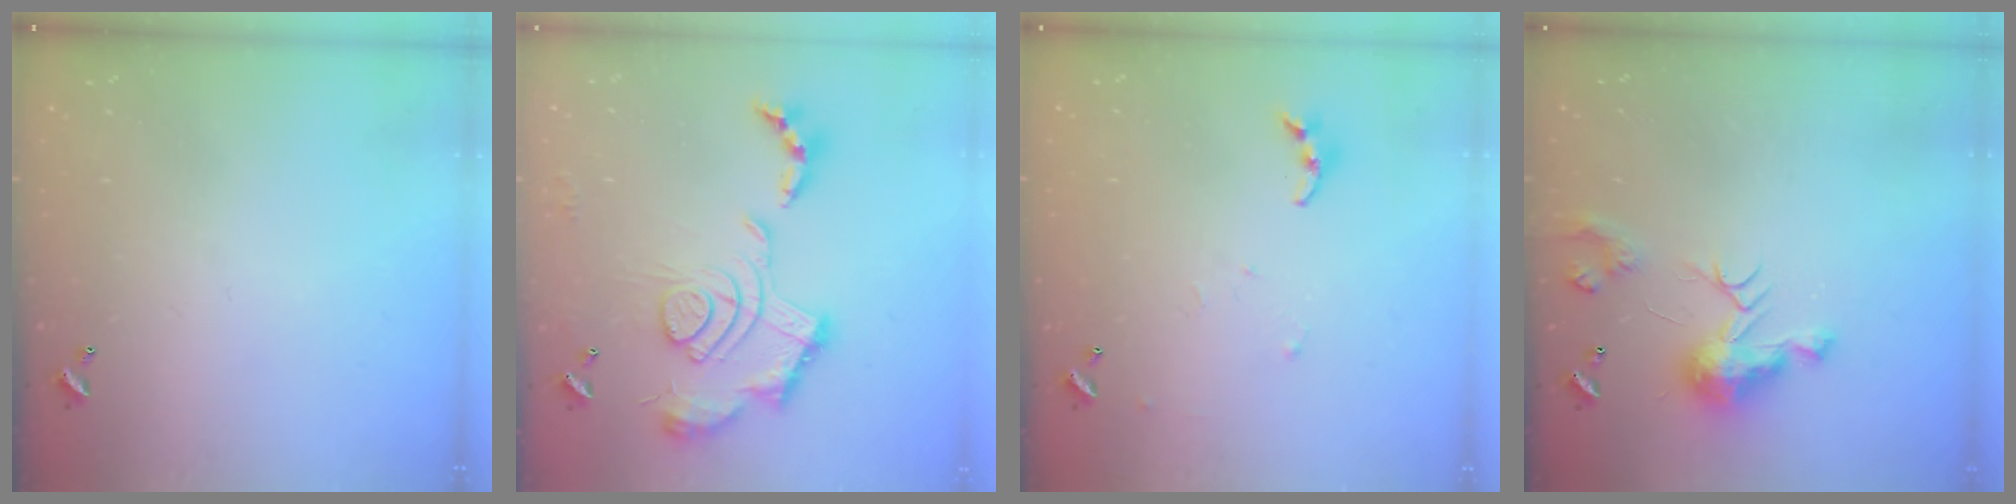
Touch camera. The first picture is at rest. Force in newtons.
{"total": 2.4, "press": 1.9, "slide": 1.5}
{"total": 4.1, "press": 4.1, "slide": 0.4}
{"total": 9.7, "press": 9.7, "slide": 0.8}